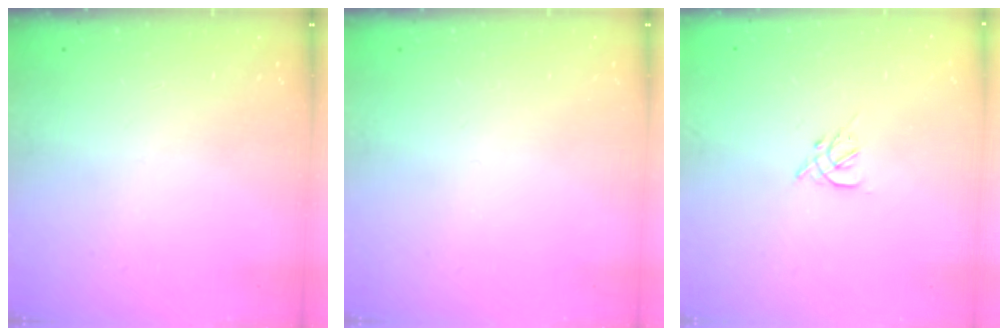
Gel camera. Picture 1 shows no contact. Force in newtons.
{"total": 0.0}
{"total": 2.7, "press": 2.6, "slide": 0.7}